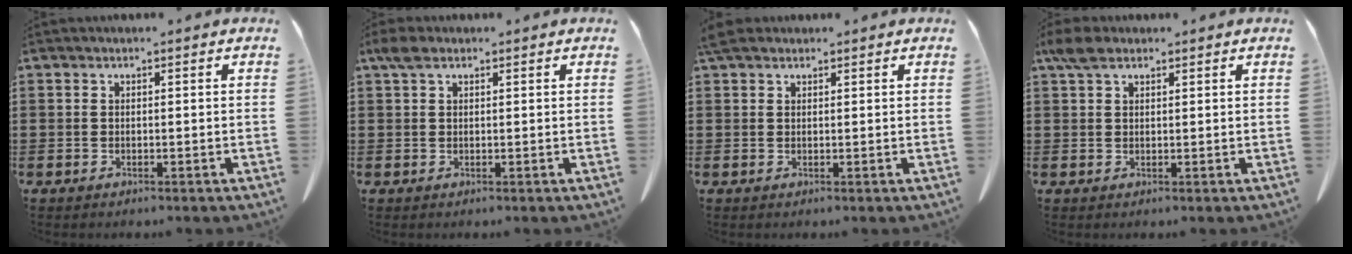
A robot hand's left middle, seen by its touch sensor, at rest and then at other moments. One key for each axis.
{"total": 2.0, "fx": 1.0, "fy": 1.1, "fz": 1.4, "tx": -0.032, "ty": 0.007, "tz": 0.017}
{"total": 2.0, "fx": 1.6, "fy": 0.9, "fz": 0.9, "tx": -0.024, "ty": 0.007, "tz": 0.031}
{"total": 3.3, "fx": 2.0, "fy": 1.6, "fz": 2.0, "tx": -0.046, "ty": 0.009, "tz": 0.037}